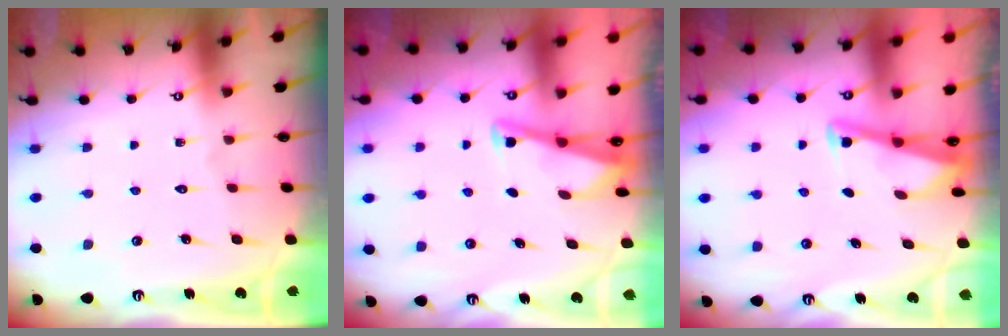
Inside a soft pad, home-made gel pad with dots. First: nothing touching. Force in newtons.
{"total": 2.9, "press": 2.9, "slide": 0.4}
{"total": 2.9, "press": 2.9, "slide": 0.3}